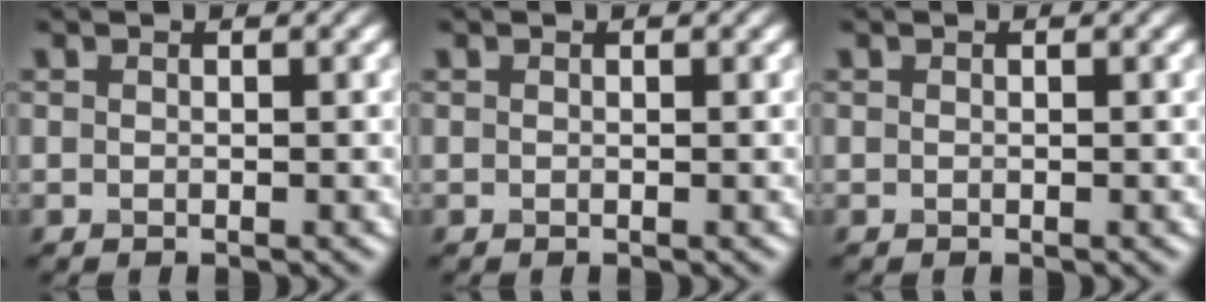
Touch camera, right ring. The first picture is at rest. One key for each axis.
{"total": 0.0}
{"total": 0.0}